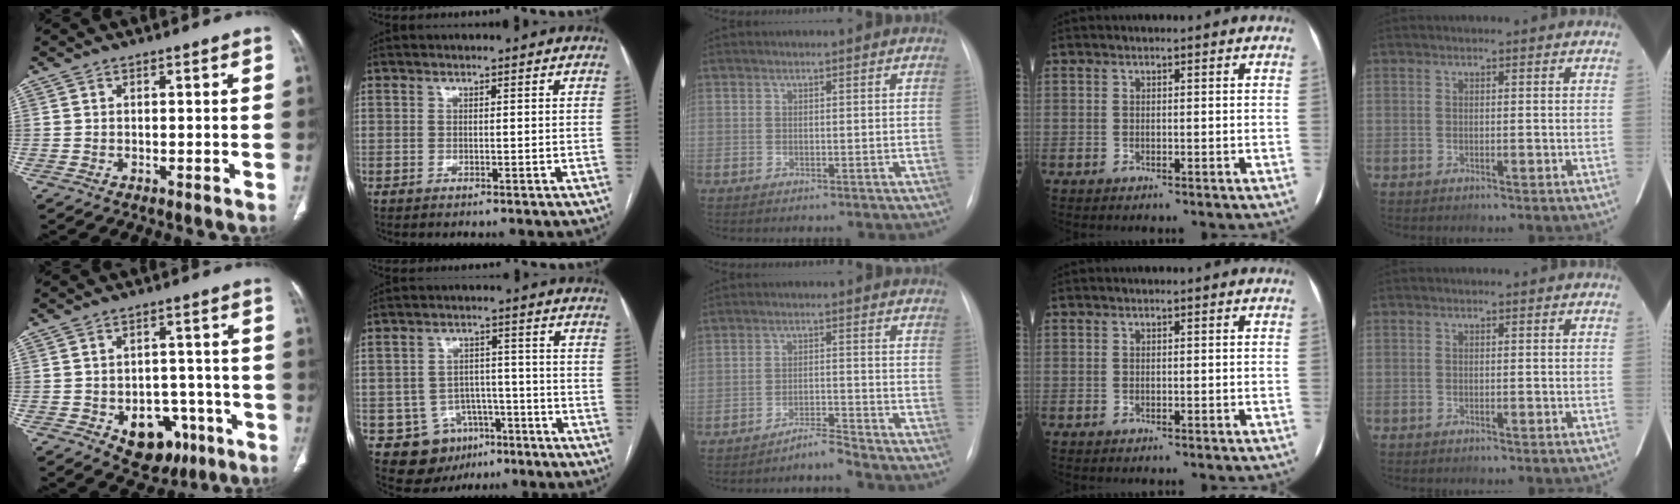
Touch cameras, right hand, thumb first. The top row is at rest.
{"thumb": {"total": 11.4, "force": [-5.0, 8.0, 6.4], "torque": [-0.049, 0.035, -0.054]}, "index": {"total": 9.0, "force": [-4.5, 7.4, 2.5], "torque": [-0.036, 0.018, -0.057]}, "middle": {"total": 2.9, "force": [-2.8, -0.7, 0.3], "torque": [0.000, -0.014, -0.050]}}